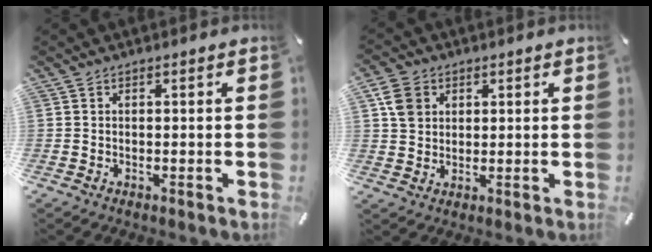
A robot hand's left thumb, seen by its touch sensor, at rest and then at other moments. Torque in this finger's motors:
{"motor_torque": [0.66, 0.83, 0.33, -0.67, 0.26]}